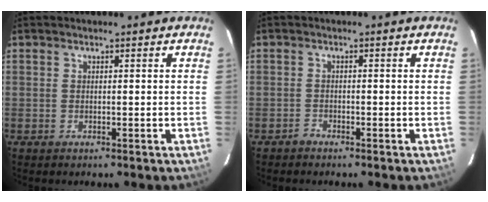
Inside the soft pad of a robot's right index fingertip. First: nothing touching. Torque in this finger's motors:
{"motor_torque": [0.12, 0.00, 0.00, -0.03]}